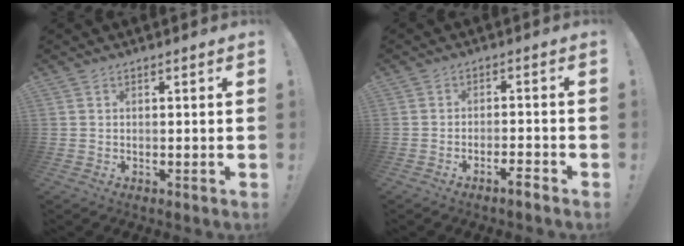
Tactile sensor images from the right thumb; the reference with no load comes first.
{"total": 3.8, "force": [-2.8, 0.5, 2.5], "torque": [-0.037, 0.014, -0.047]}